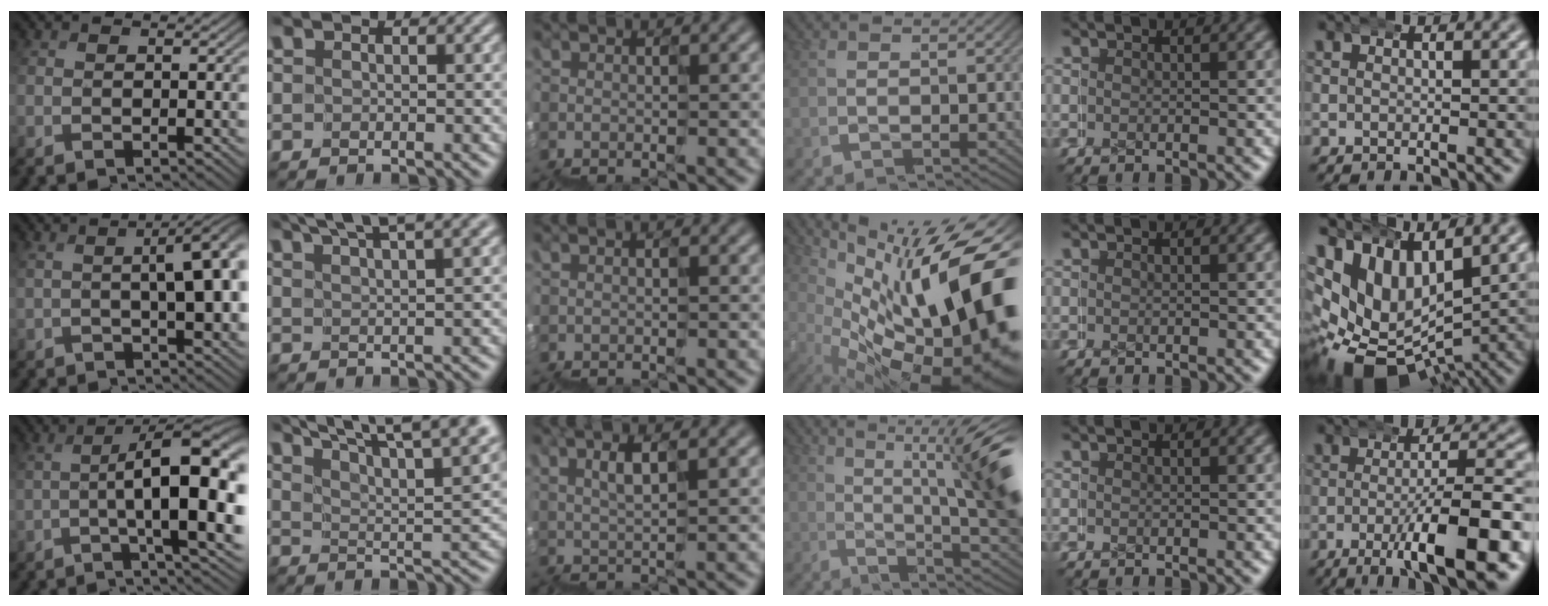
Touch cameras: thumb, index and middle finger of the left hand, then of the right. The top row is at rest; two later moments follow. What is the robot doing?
{"motion": "wrap", "object": "duck tape"}